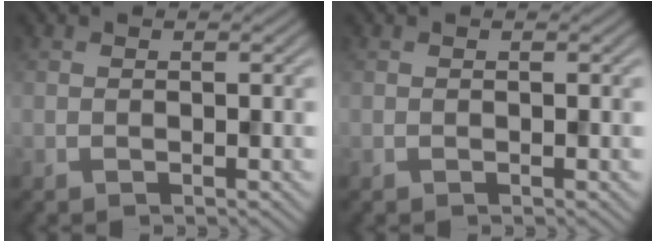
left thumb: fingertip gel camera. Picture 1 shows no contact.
{"total": 0.0}